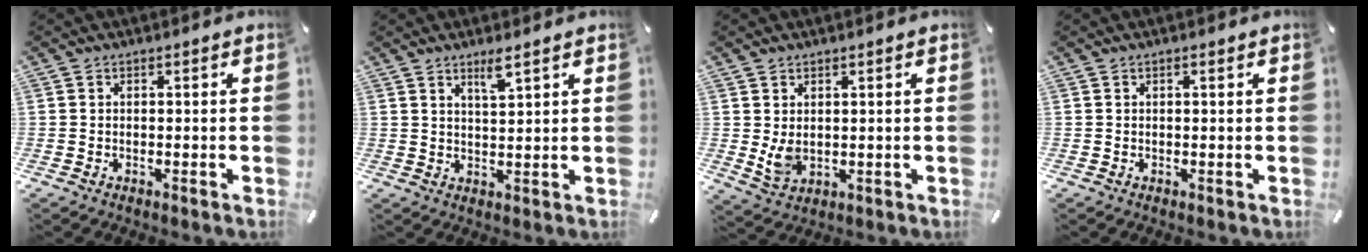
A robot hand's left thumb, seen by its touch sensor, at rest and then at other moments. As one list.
[{"total": 4.0, "force": [3.1, 0.5, 2.5], "torque": [-0.047, -0.010, 0.052]}, {"total": 4.5, "force": [1.2, 3.6, 2.5], "torque": [-0.059, -0.008, 0.020]}, {"total": 0.5, "force": [0.2, 0.1, 0.5], "torque": [-0.009, 0.000, 0.003]}]